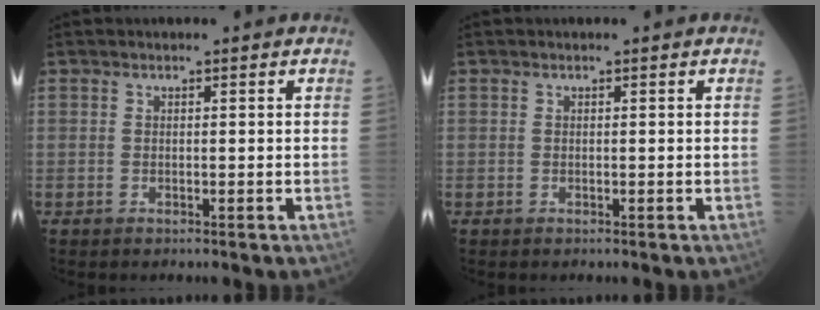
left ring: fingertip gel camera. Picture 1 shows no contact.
{"total": 0.0}